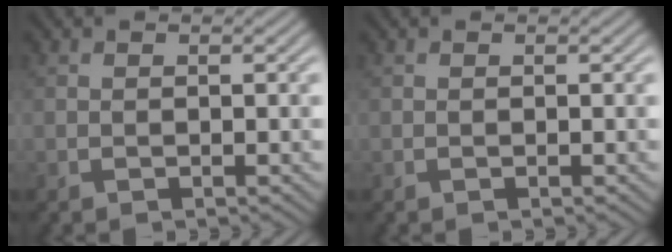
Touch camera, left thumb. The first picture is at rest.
{"total": 0.0}